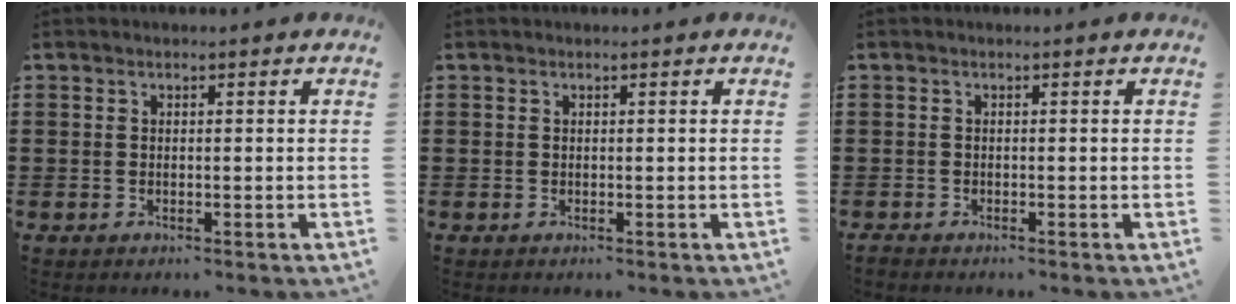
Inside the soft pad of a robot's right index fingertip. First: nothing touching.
{"total": 0.0}
{"total": 0.7, "force": [-0.6, 0.1, -0.1], "torque": [0.001, 0.001, -0.014]}